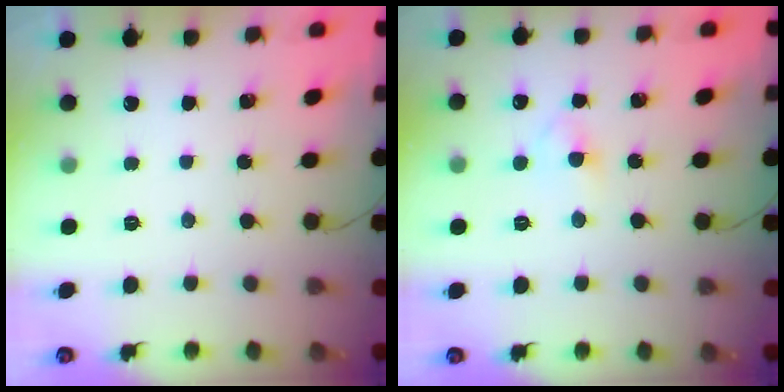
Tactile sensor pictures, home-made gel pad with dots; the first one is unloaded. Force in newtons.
{"total": 3.0, "press": 2.8, "slide": 1.3}